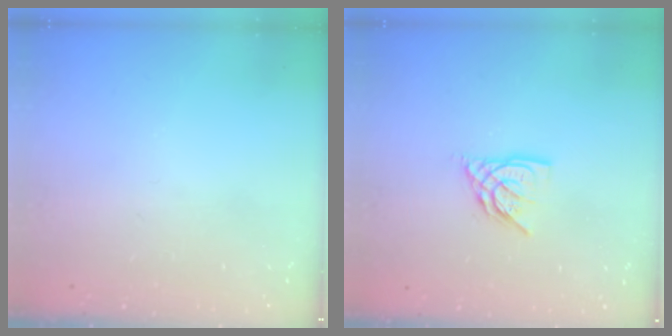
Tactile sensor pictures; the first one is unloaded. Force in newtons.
{"total": 8.1, "press": 8.0, "slide": 1.0}